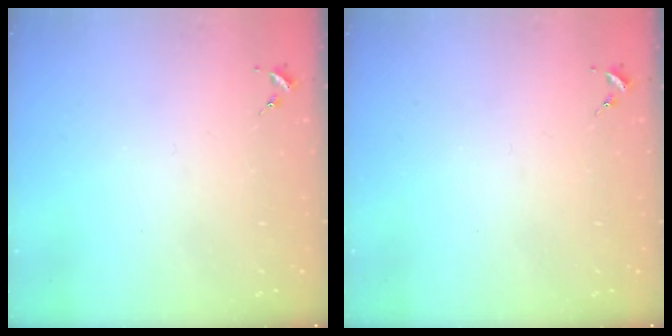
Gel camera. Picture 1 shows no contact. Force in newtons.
{"total": 0.0}